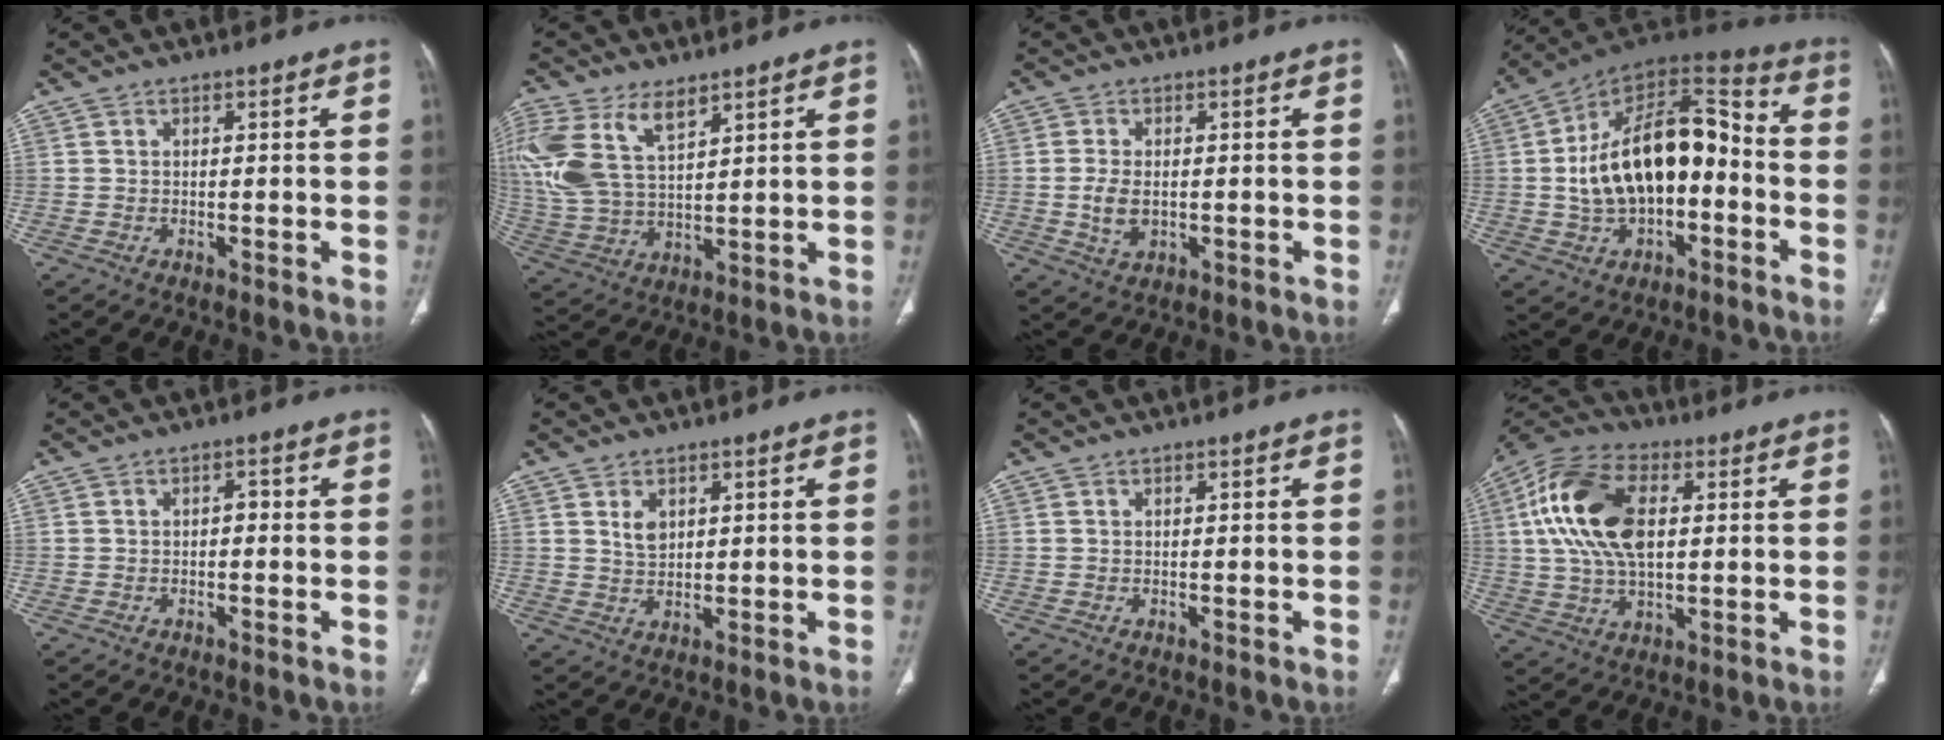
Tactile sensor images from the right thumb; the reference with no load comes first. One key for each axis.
{"total": 16.3, "fx": 8.0, "fy": 8.6, "fz": 11.3, "tx": -0.257, "ty": -0.016, "tz": 0.168}
{"total": 4.7, "fx": -0.4, "fy": 3.0, "fz": 3.7, "tx": -0.073, "ty": -0.005, "tz": -0.003}
{"total": 21.7, "fx": -1.9, "fy": 12.3, "fz": 17.7, "tx": -0.276, "ty": 0.047, "tz": -0.033}
{"total": 1.3, "fx": -0.2, "fy": 0.9, "fz": 1.0, "tx": -0.009, "ty": 0.004, "tz": -0.008}
{"total": 3.3, "fx": 1.4, "fy": 2.2, "fz": 2.1, "tx": -0.030, "ty": -0.010, "tz": 0.031}
{"total": 0.0}
{"total": 18.2, "fx": 3.4, "fy": 10.4, "fz": 14.6, "tx": -0.286, "ty": 0.013, "tz": 0.059}